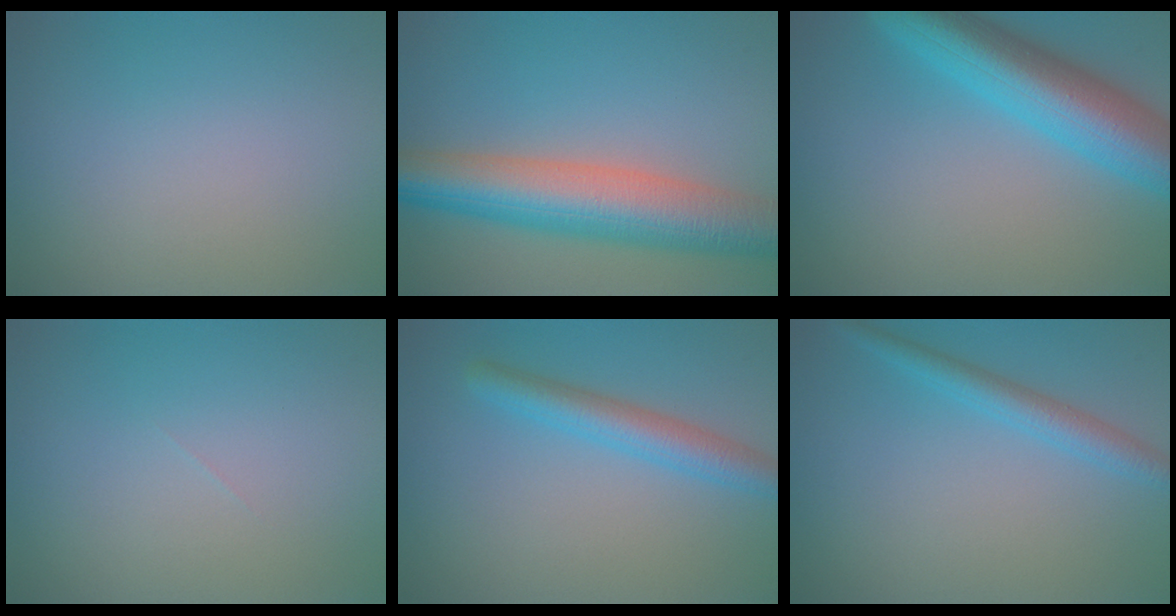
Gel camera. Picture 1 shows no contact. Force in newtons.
{"total": 9.3, "press": 9.3, "slide": 0.4}
{"total": 9.0, "press": 9.0, "slide": 0.4}
{"total": 0.0}
{"total": 3.6, "press": 3.6, "slide": 0.1}
{"total": 2.7, "press": 2.7, "slide": 0.2}